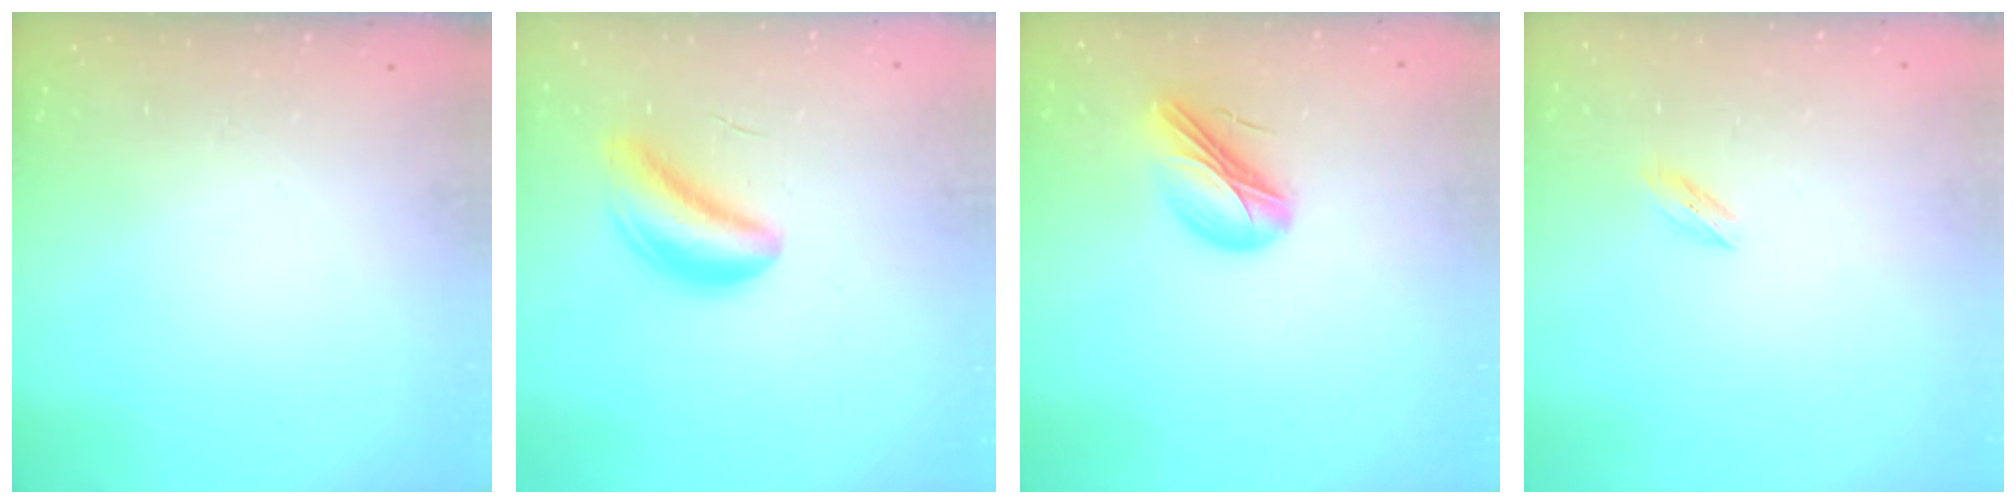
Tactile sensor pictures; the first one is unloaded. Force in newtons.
{"total": 5.4, "press": 5.0, "slide": 1.9}
{"total": 10.8, "press": 10.3, "slide": 3.1}
{"total": 3.5, "press": 3.4, "slide": 0.9}